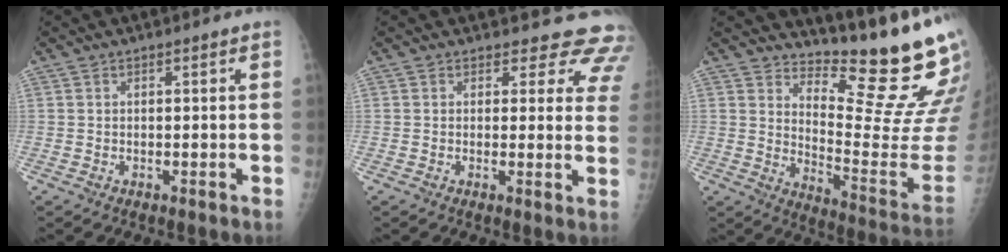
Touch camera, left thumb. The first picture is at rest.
{"total": 9.9, "force": [8.6, 4.6, 1.6], "torque": [0.032, -0.045, 0.061]}
{"total": 17.8, "force": [15.4, 1.4, 8.8], "torque": [-0.104, -0.190, 0.214]}